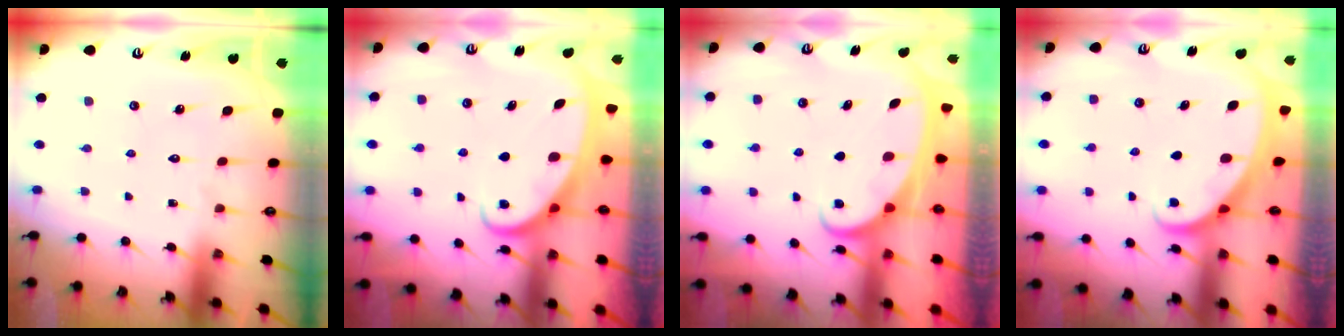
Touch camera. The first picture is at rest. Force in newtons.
{"total": 2.5, "press": 2.5, "slide": 0.3}
{"total": 2.2, "press": 2.2, "slide": 0.3}
{"total": 1.8, "press": 1.8, "slide": 0.1}